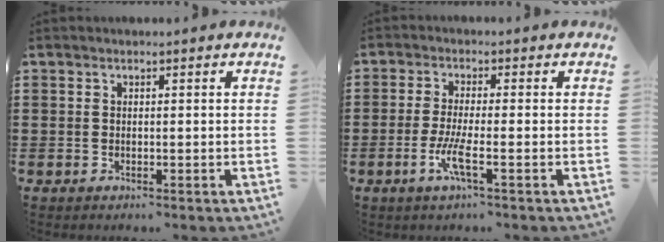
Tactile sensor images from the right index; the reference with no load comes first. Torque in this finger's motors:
{"motor_torque": [2.14, 0.00, 0.16, 0.05]}